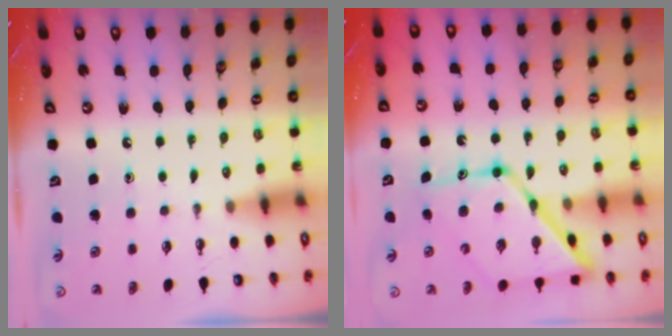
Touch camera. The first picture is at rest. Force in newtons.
{"total": 16.3, "press": 16.3, "slide": 1.5}